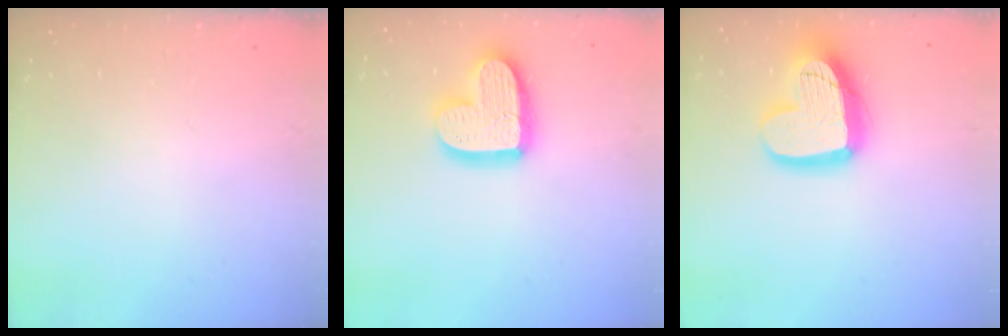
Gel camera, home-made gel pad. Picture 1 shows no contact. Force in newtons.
{"total": 16.4, "press": 16.4, "slide": 1.1}
{"total": 17.4, "press": 17.4, "slide": 1.4}